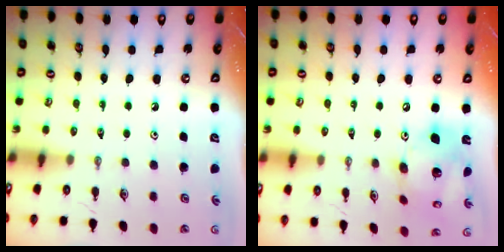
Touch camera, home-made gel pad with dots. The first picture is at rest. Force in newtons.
{"total": 16.7, "press": 16.4, "slide": 3.2}